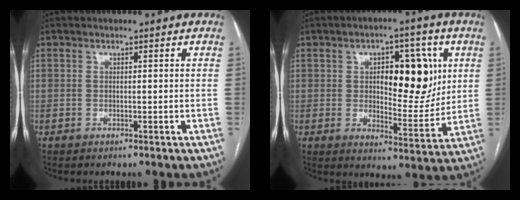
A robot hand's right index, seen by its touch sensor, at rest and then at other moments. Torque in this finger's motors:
{"motor_torque": [0.83, 0.56, 0.22, 0.06]}